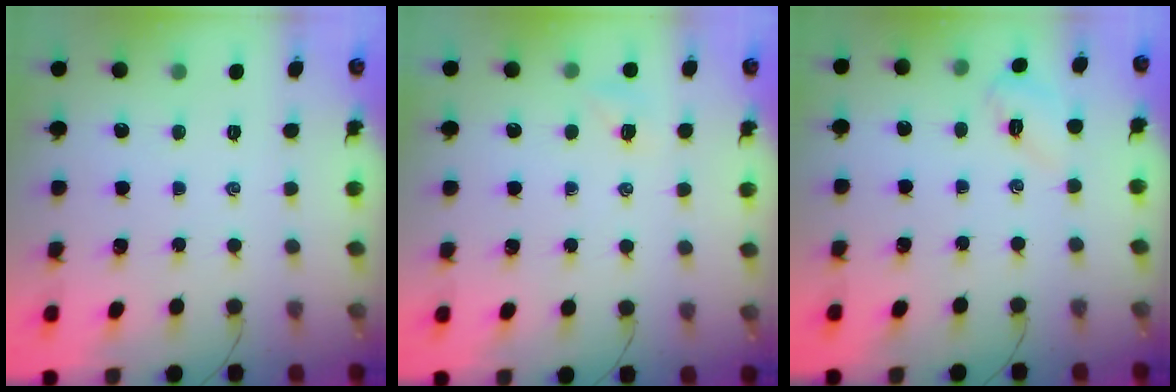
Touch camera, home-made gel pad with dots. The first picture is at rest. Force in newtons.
{"total": 4.0, "press": 3.8, "slide": 1.1}
{"total": 3.6, "press": 3.5, "slide": 0.9}